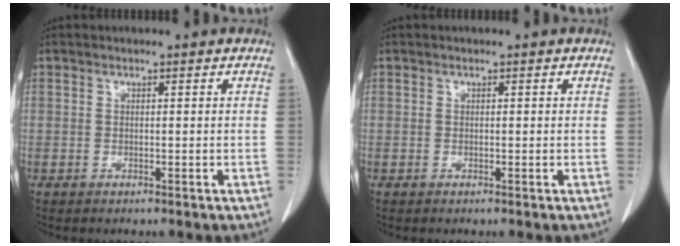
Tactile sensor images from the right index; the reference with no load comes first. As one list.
[{"total": 0.0}]